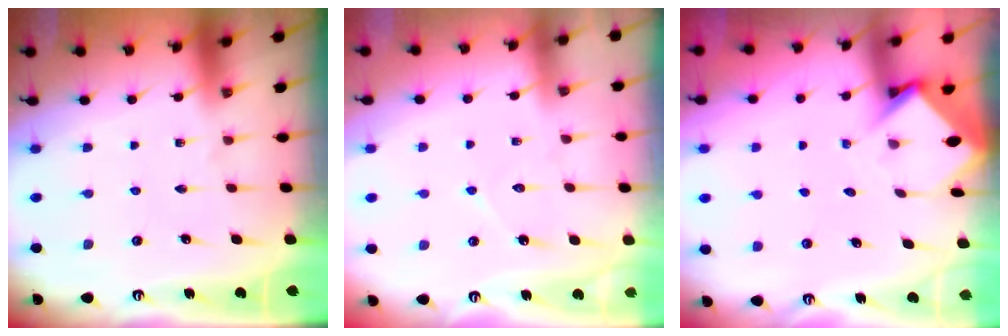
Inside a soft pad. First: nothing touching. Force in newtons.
{"total": 5.8, "press": 5.8, "slide": 0.5}
{"total": 3.8, "press": 3.8, "slide": 0.3}